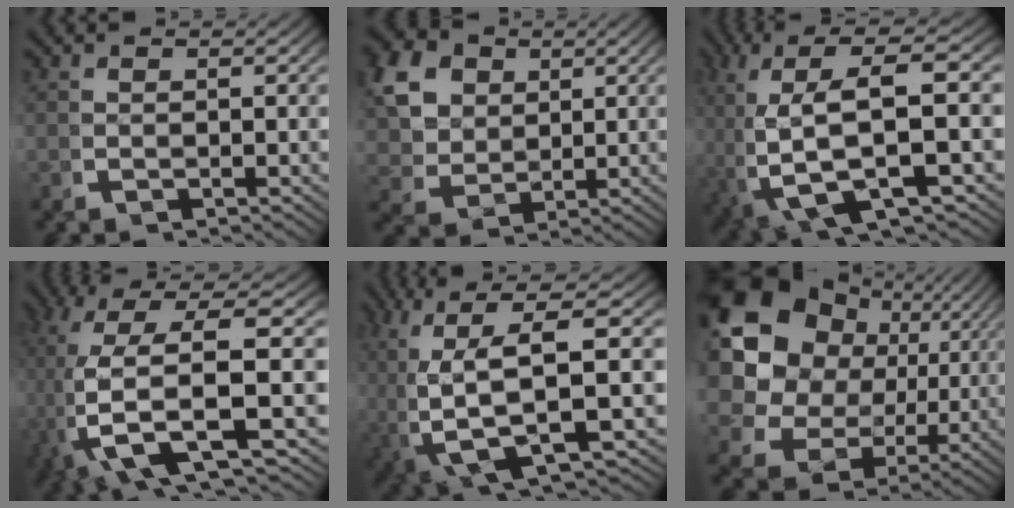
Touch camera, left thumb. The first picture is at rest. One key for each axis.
{"total": 10.1, "fx": 1.8, "fy": 8.3, "fz": 5.5, "tx": -0.140, "ty": -0.031, "tz": 0.033}
{"total": 11.2, "fx": -1.3, "fy": 5.7, "fz": 9.6, "tx": -0.207, "ty": -0.036, "tz": -0.010}
{"total": 13.1, "fx": -0.7, "fy": 6.9, "fz": 11.1, "tx": -0.262, "ty": -0.041, "tz": 0.008}
{"total": 11.7, "fx": -2.5, "fy": 6.2, "fz": 9.6, "tx": -0.197, "ty": -0.043, "tz": -0.030}
{"total": 16.9, "fx": 2.6, "fy": 12.6, "fz": 10.9, "tx": -0.230, "ty": -0.028, "tz": 0.042}